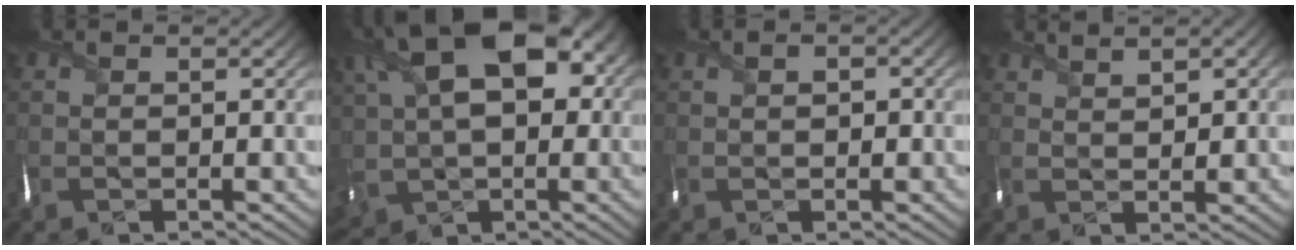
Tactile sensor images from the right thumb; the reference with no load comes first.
{"total": 17.5, "force": [3.9, 11.3, 12.8], "torque": [-0.262, 0.015, 0.078]}
{"total": 1.8, "force": [0.2, 1.2, 1.3], "torque": [-0.022, 0.002, 0.004]}
{"total": 2.7, "force": [1.9, 0.8, 1.6], "torque": [-0.029, -0.003, 0.043]}